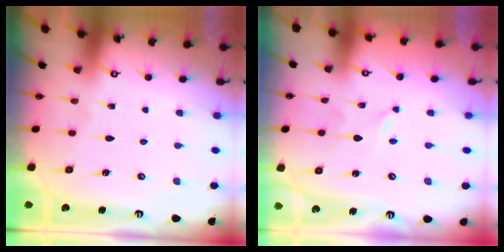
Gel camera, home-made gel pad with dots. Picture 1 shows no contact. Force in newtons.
{"total": 0.0}